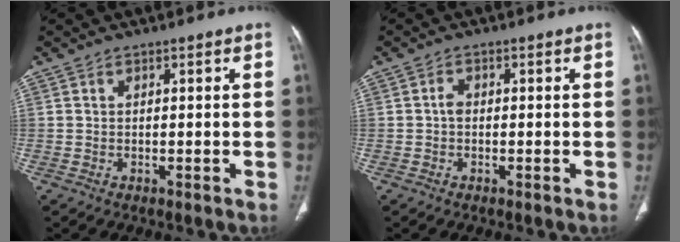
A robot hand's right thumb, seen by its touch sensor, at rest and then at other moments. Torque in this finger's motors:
{"motor_torque": [0.65, 0.41, 0.26, -0.06, 0.00]}